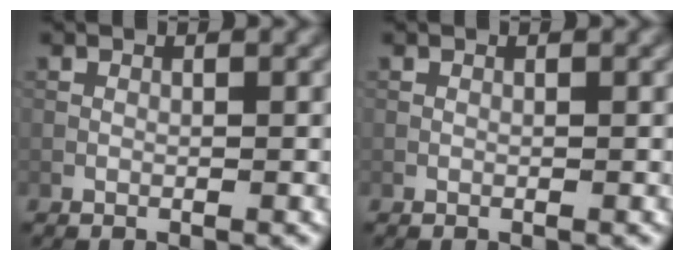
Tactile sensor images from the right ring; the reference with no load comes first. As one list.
[{"total": 0.0}]